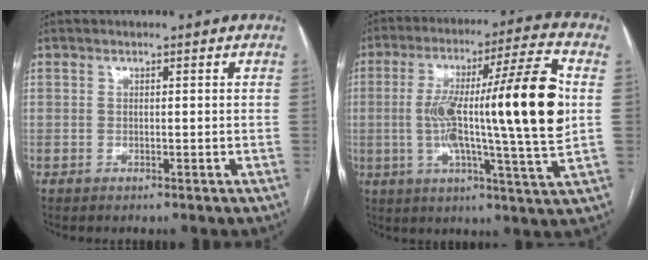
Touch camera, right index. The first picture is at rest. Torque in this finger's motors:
{"motor_torque": [1.07, 0.21, 0.92, 0.21]}